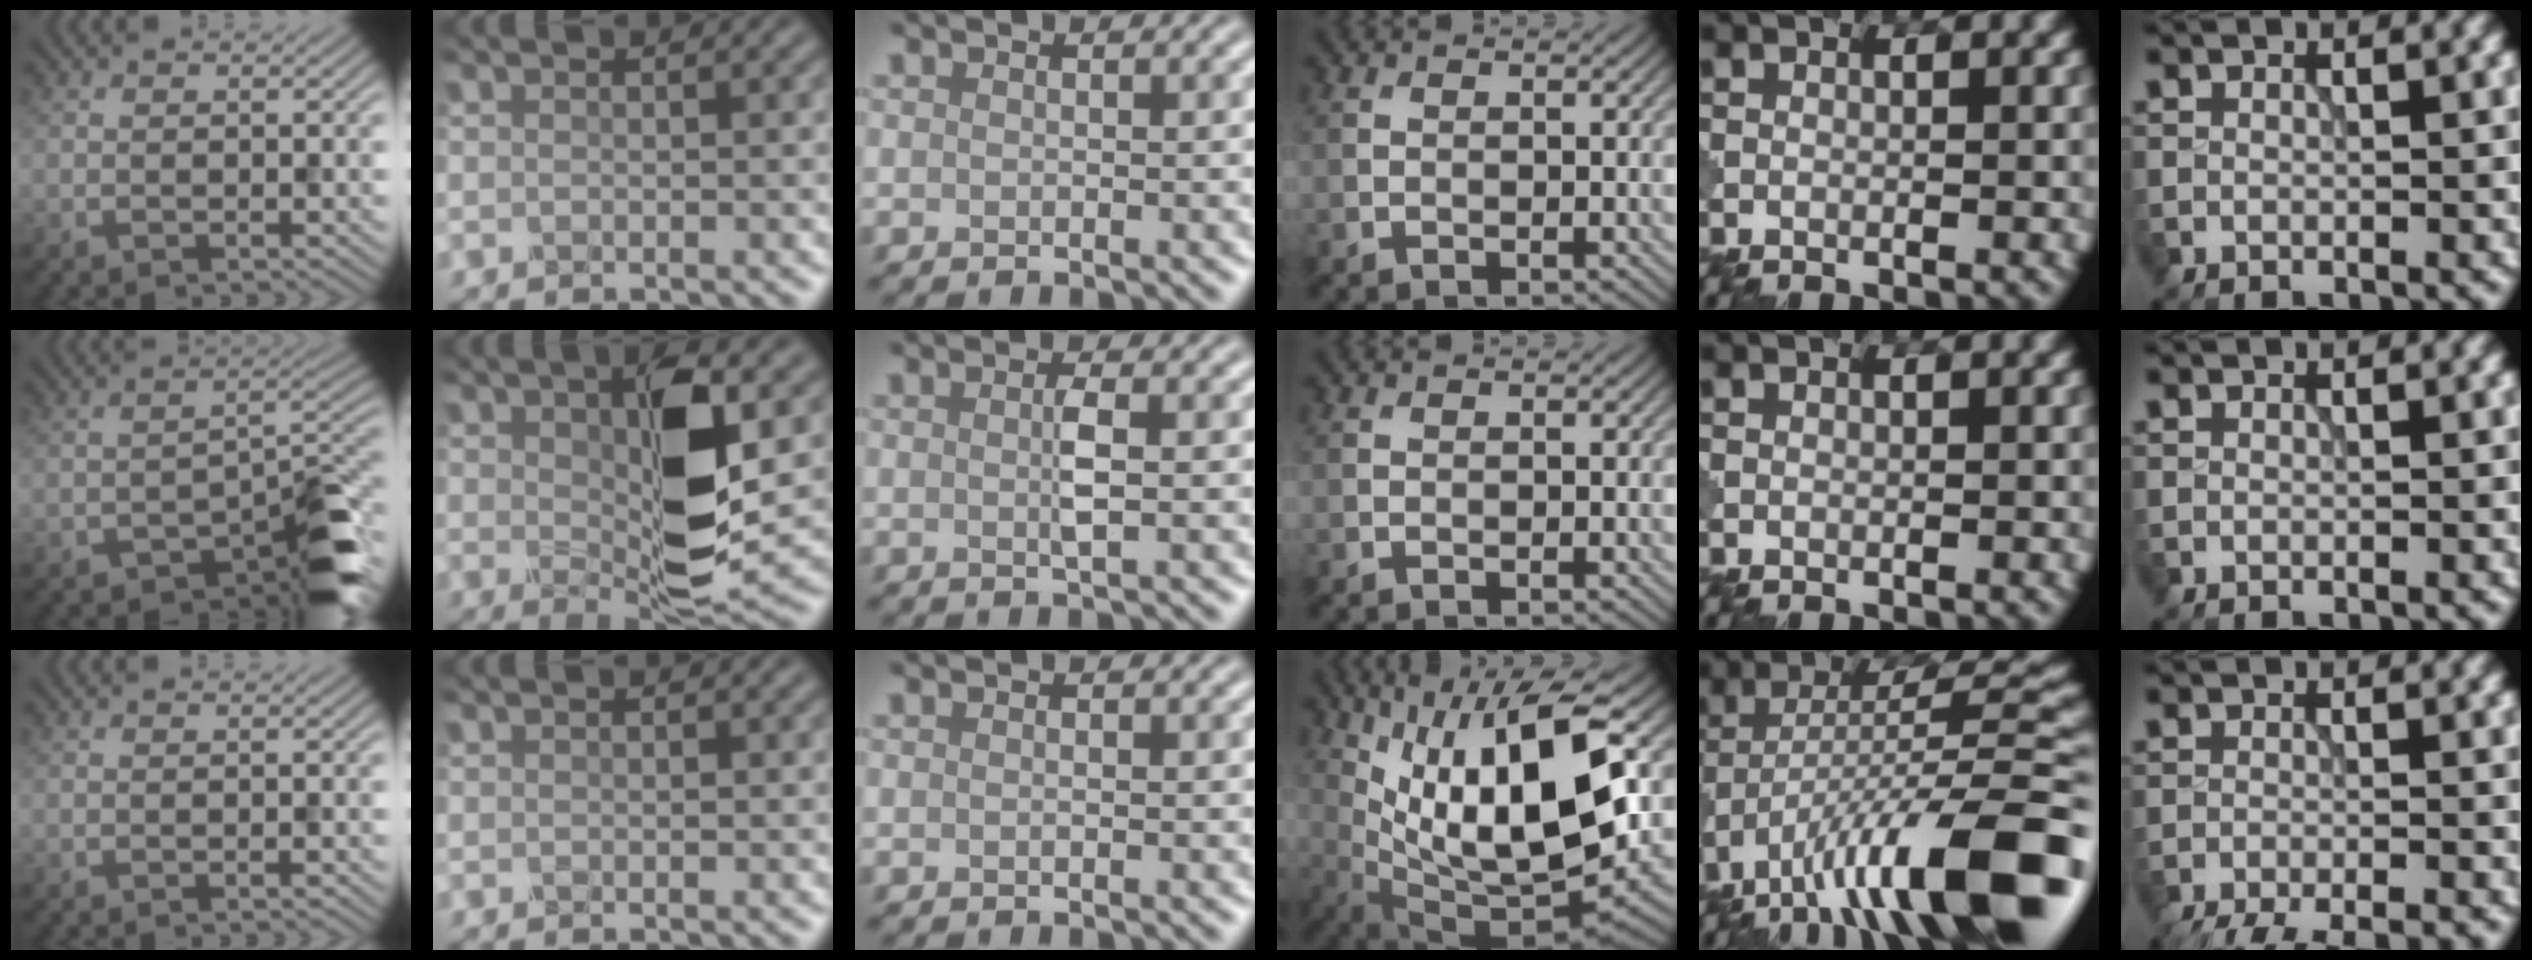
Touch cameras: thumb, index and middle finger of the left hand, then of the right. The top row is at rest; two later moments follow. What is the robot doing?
{"motion": "disassemble", "object": "pitcher"}